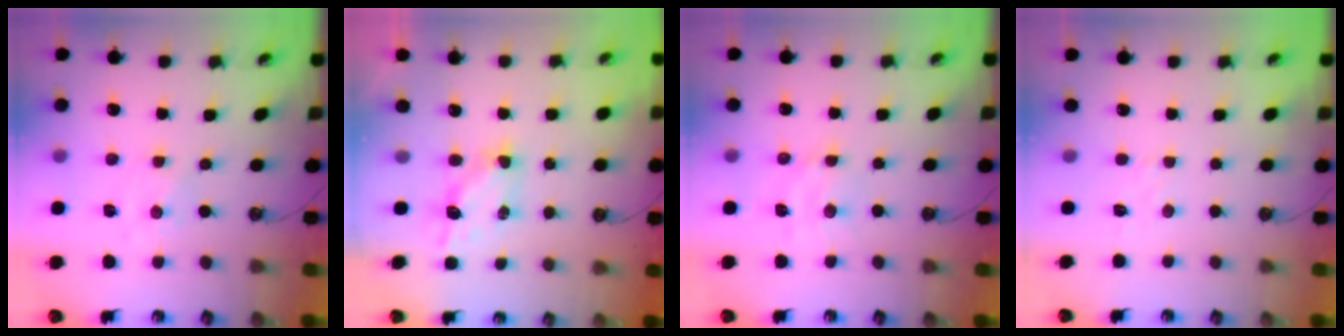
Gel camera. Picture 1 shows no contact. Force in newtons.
{"total": 5.3, "press": 5.3, "slide": 0.1}
{"total": 6.8, "press": 6.8, "slide": 0.4}
{"total": 4.1, "press": 4.1, "slide": 0.5}